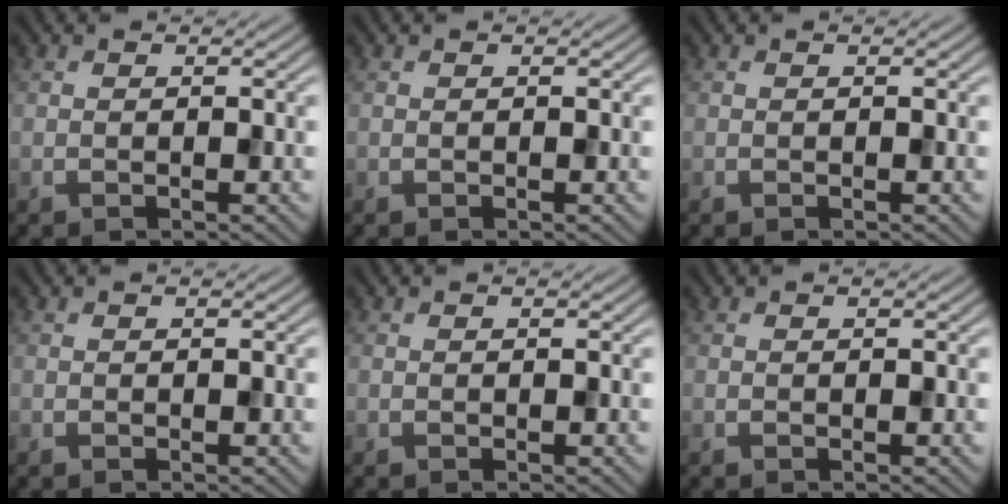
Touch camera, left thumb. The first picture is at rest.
{"total": 0.0}
{"total": 0.0}
{"total": 0.0}
{"total": 0.0}
{"total": 0.0}